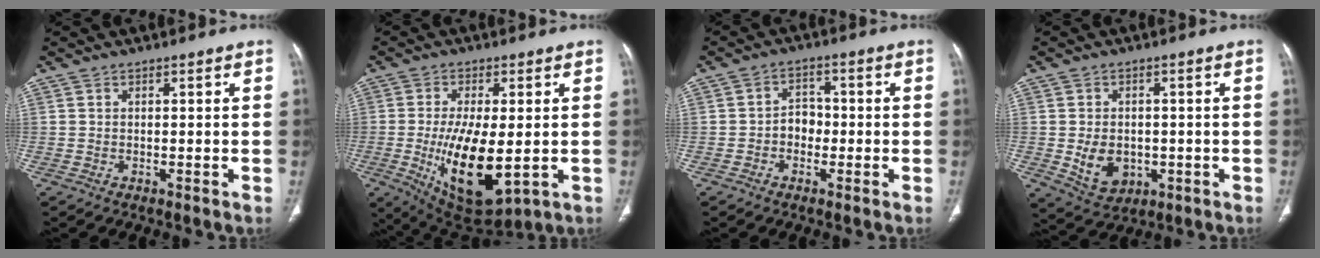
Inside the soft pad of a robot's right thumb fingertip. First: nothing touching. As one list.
[{"total": 15.2, "force": [-2.4, 6.2, 13.7], "torque": [-0.236, -0.024, -0.020]}, {"total": 3.9, "force": [-1.0, 3.2, 2.0], "torque": [-0.008, 0.017, -0.026]}, {"total": 7.2, "force": [-1.2, 5.4, 4.6], "torque": [-0.058, -0.002, -0.002]}]